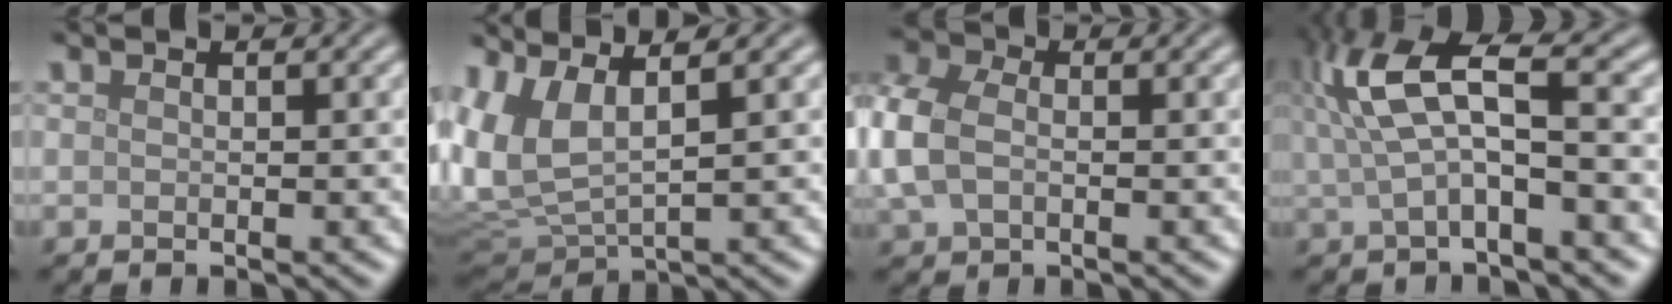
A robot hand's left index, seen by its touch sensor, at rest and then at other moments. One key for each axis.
{"total": 7.3, "fx": 2.2, "fy": 3.2, "fz": 6.2, "tx": -0.165, "ty": 0.004, "tz": 0.047}
{"total": 5.8, "fx": -0.1, "fy": 4.3, "fz": 4.0, "tx": -0.118, "ty": 0.003, "tz": -0.011}
{"total": 7.3, "fx": 1.5, "fy": 2.3, "fz": 6.7, "tx": -0.148, "ty": 0.015, "tz": 0.021}